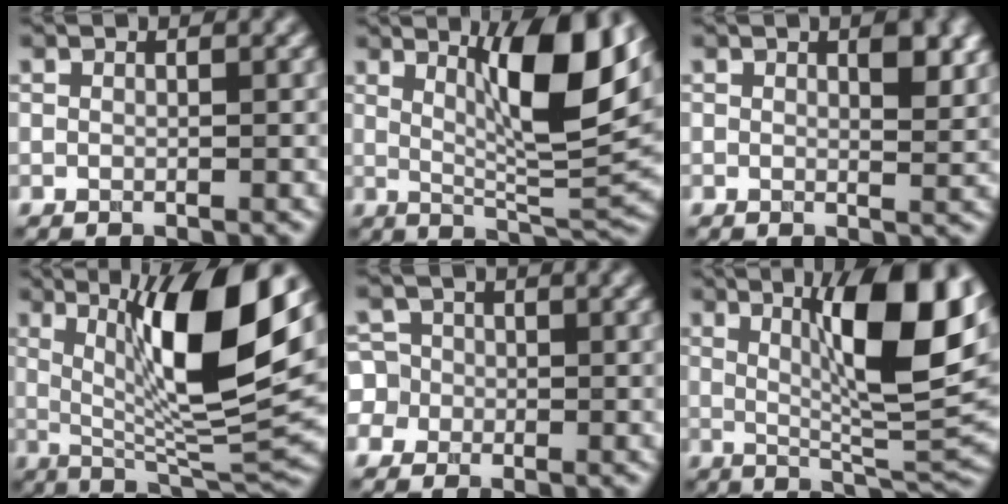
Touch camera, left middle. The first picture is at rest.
{"total": 9.1, "force": [3.4, 1.9, 8.3], "torque": [-0.116, -0.009, 0.066]}
{"total": 2.5, "force": [1.1, 0.8, 2.1], "torque": [-0.027, -0.003, 0.024]}
{"total": 11.8, "force": [3.2, 2.7, 11.1], "torque": [-0.163, -0.008, 0.067]}
{"total": 4.4, "force": [-0.9, 4.1, 1.1], "torque": [-0.004, 0.026, -0.044]}
{"total": 11.5, "force": [3.6, 2.6, 10.6], "torque": [-0.144, 0.002, 0.066]}